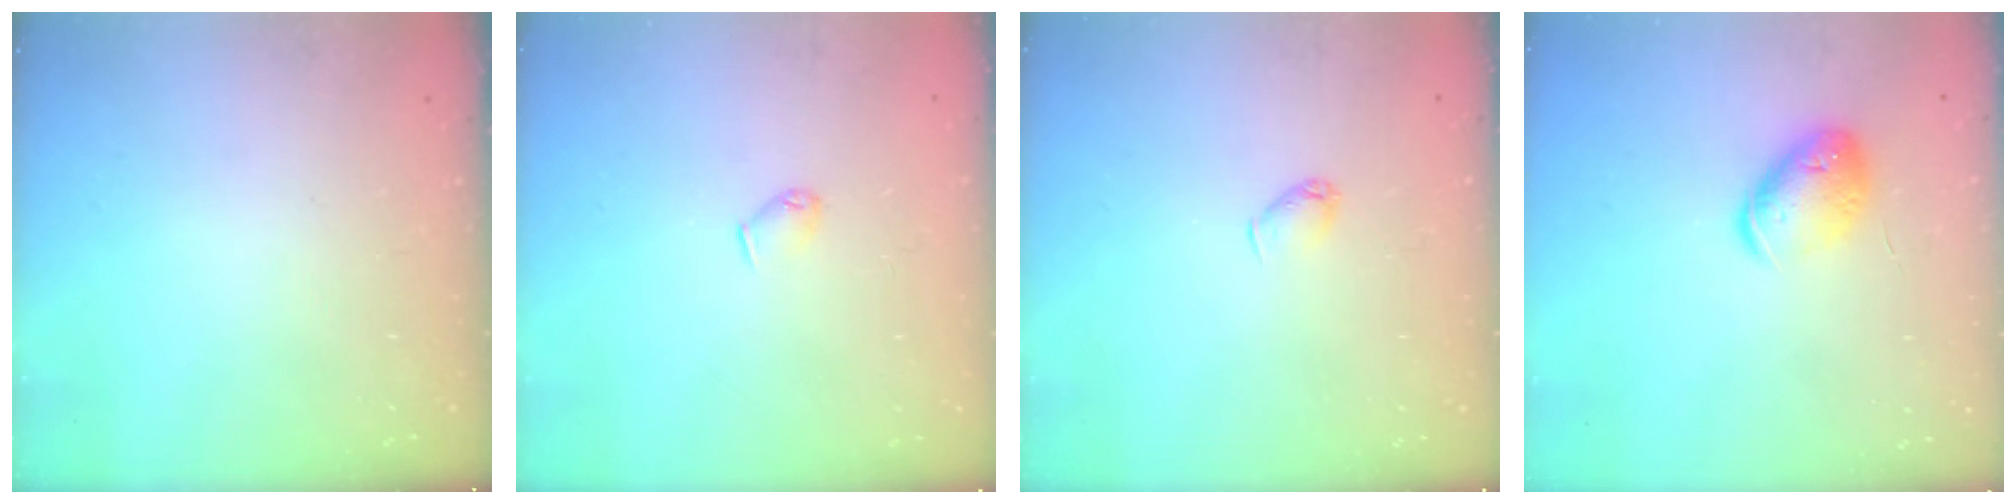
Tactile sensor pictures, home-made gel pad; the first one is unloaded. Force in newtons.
{"total": 4.0, "press": 3.9, "slide": 0.8}
{"total": 3.1, "press": 3.0, "slide": 0.7}
{"total": 12.4, "press": 12.3, "slide": 1.1}